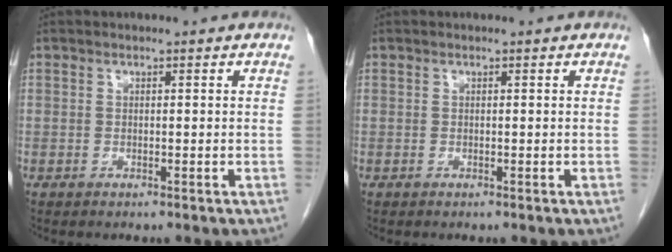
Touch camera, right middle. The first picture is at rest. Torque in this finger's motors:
{"motor_torque": [0.01, -0.03, 0.00, 0.00]}